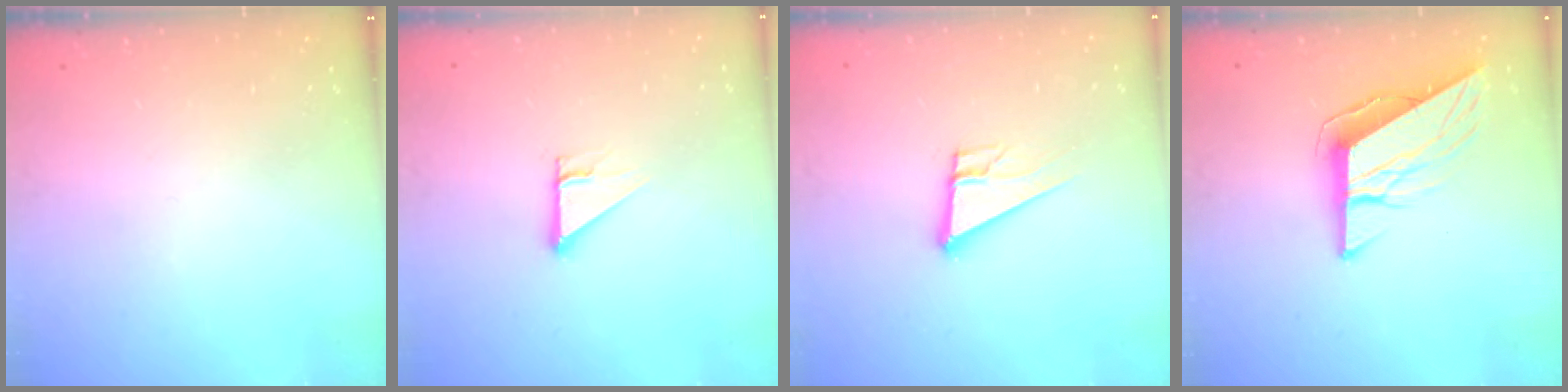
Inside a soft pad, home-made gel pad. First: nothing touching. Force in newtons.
{"total": 2.7, "press": 2.7, "slide": 0.0}
{"total": 10.6, "press": 10.1, "slide": 3.3}
{"total": 10.2, "press": 10.2, "slide": 0.6}